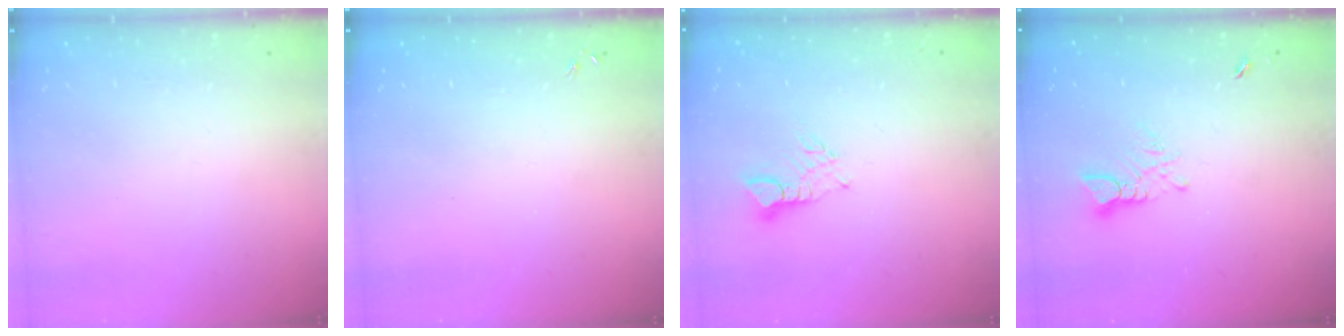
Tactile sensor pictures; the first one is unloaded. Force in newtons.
{"total": 0.0}
{"total": 3.7, "press": 3.7, "slide": 0.3}
{"total": 3.0, "press": 3.0, "slide": 0.4}